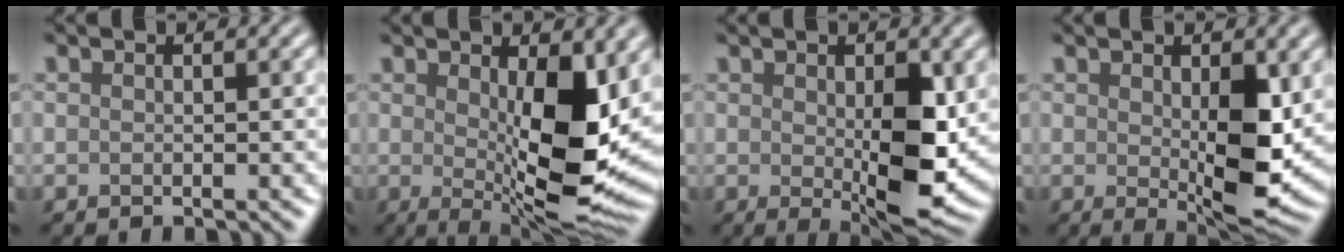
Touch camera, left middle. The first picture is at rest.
{"total": 10.6, "force": [0.5, 3.4, 10.1], "torque": [-0.146, -0.021, 0.017]}
{"total": 7.1, "force": [-0.2, 2.3, 6.7], "torque": [-0.108, -0.015, 0.010]}
{"total": 6.5, "force": [0.2, 2.1, 6.2], "torque": [-0.103, -0.015, 0.016]}